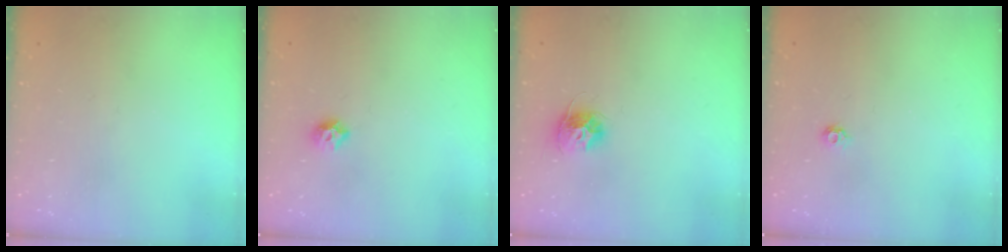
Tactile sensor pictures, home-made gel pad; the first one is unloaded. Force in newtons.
{"total": 6.4, "press": 6.3, "slide": 0.8}
{"total": 10.3, "press": 10.3, "slide": 0.8}
{"total": 4.6, "press": 4.6, "slide": 0.7}